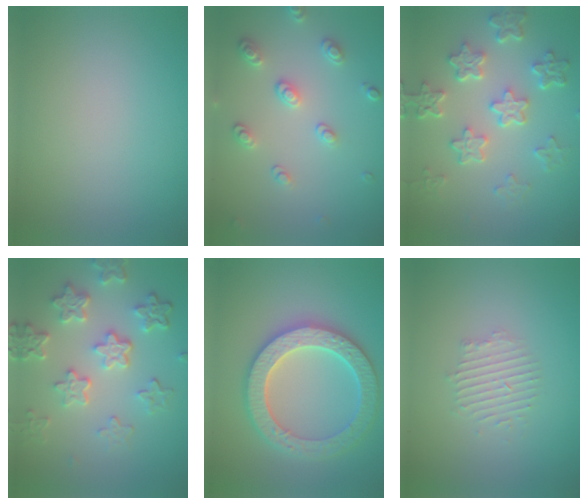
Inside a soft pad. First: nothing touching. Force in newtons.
{"total": 2.6, "press": 2.6, "slide": 0.2}
{"total": 5.8, "press": 4.4, "slide": 3.8}
{"total": 6.1, "press": 4.5, "slide": 4.1}
{"total": 6.4, "press": 6.2, "slide": 1.3}
{"total": 2.1, "press": 2.1, "slide": 0.4}